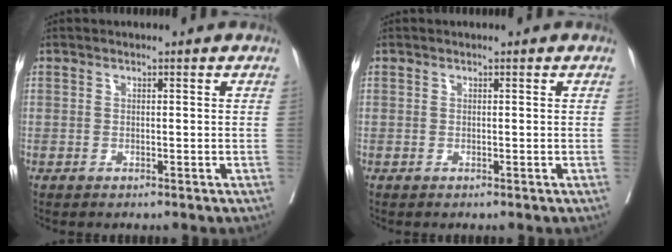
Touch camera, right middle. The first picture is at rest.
{"total": 0.0}